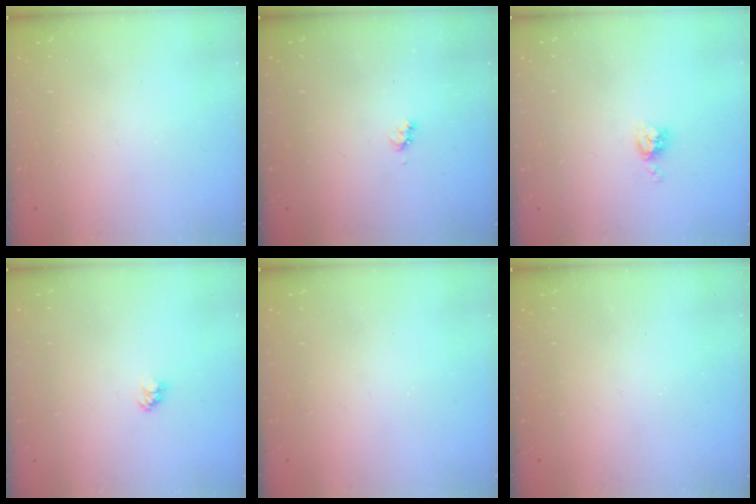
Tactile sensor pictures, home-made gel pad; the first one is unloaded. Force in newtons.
{"total": 2.8, "press": 2.8, "slide": 0.4}
{"total": 4.9, "press": 4.9, "slide": 0.1}
{"total": 2.4, "press": 2.4, "slide": 0.1}
{"total": 0.0}
{"total": 0.0}